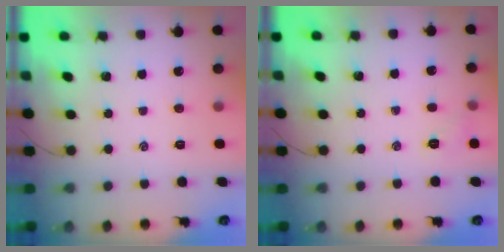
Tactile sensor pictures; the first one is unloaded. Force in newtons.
{"total": 5.7, "press": 5.5, "slide": 1.5}